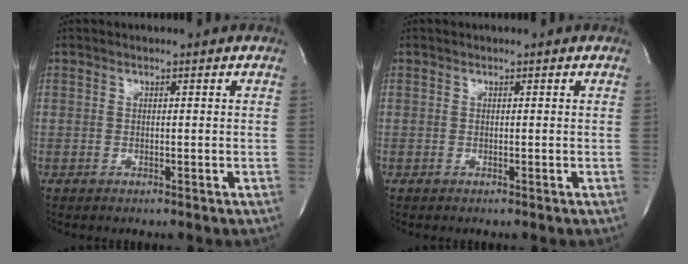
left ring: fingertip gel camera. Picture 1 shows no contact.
{"total": 0.0}